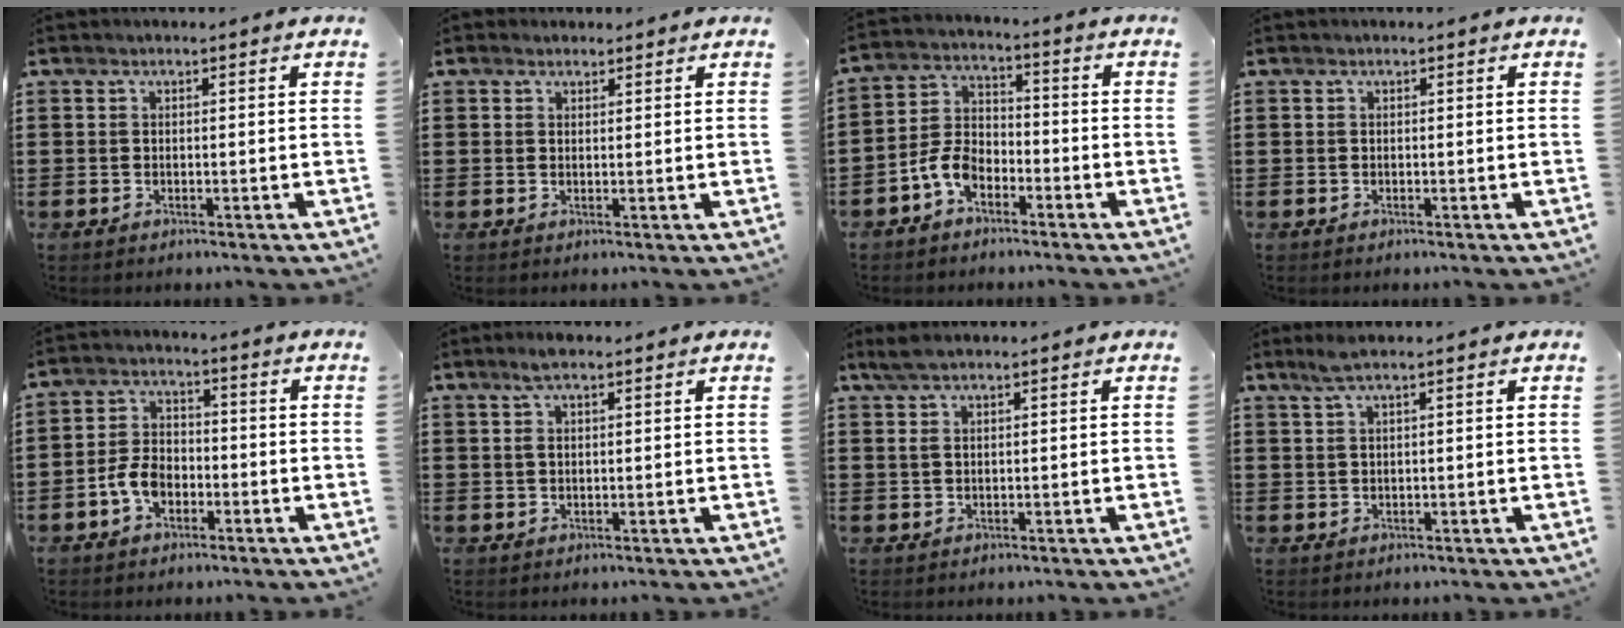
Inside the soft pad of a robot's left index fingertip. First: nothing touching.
{"total": 1.2, "force": [1.0, 0.6, 0.2], "torque": [-0.006, 0.005, 0.020]}
{"total": 6.2, "force": [-3.6, 3.7, 3.4], "torque": [-0.095, 0.008, -0.078]}
{"total": 0.0}
{"total": 5.4, "force": [-2.3, 3.3, 3.5], "torque": [-0.089, 0.004, -0.051]}
{"total": 2.8, "force": [1.4, 0.9, 2.3], "torque": [-0.048, 0.007, 0.023]}
{"total": 2.2, "force": [1.0, 0.5, 1.9], "torque": [-0.038, 0.003, 0.017]}
{"total": 2.0, "force": [1.1, -0.1, 1.7], "torque": [-0.035, -0.001, 0.019]}